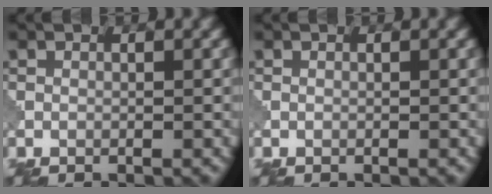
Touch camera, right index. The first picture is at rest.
{"total": 0.0}